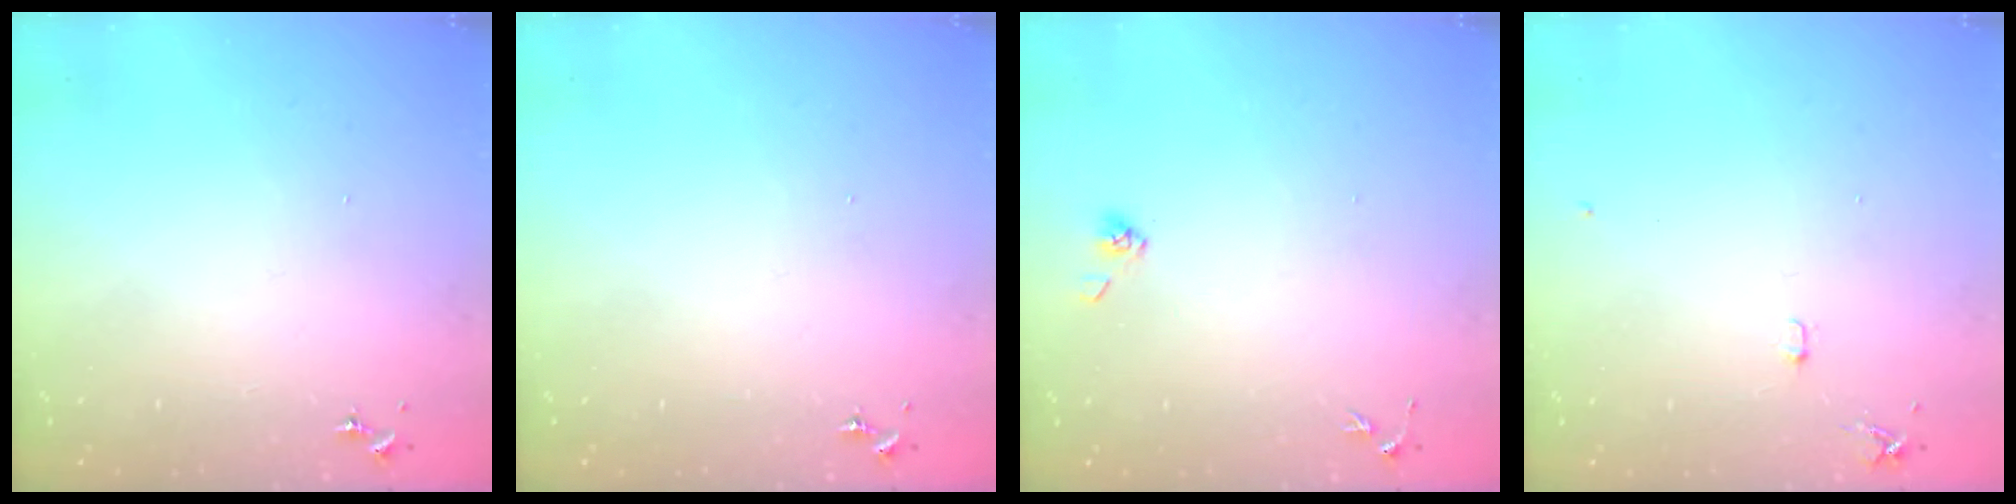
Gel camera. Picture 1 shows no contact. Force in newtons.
{"total": 0.0}
{"total": 3.8, "press": 3.4, "slide": 1.7}
{"total": 5.2, "press": 5.1, "slide": 0.6}